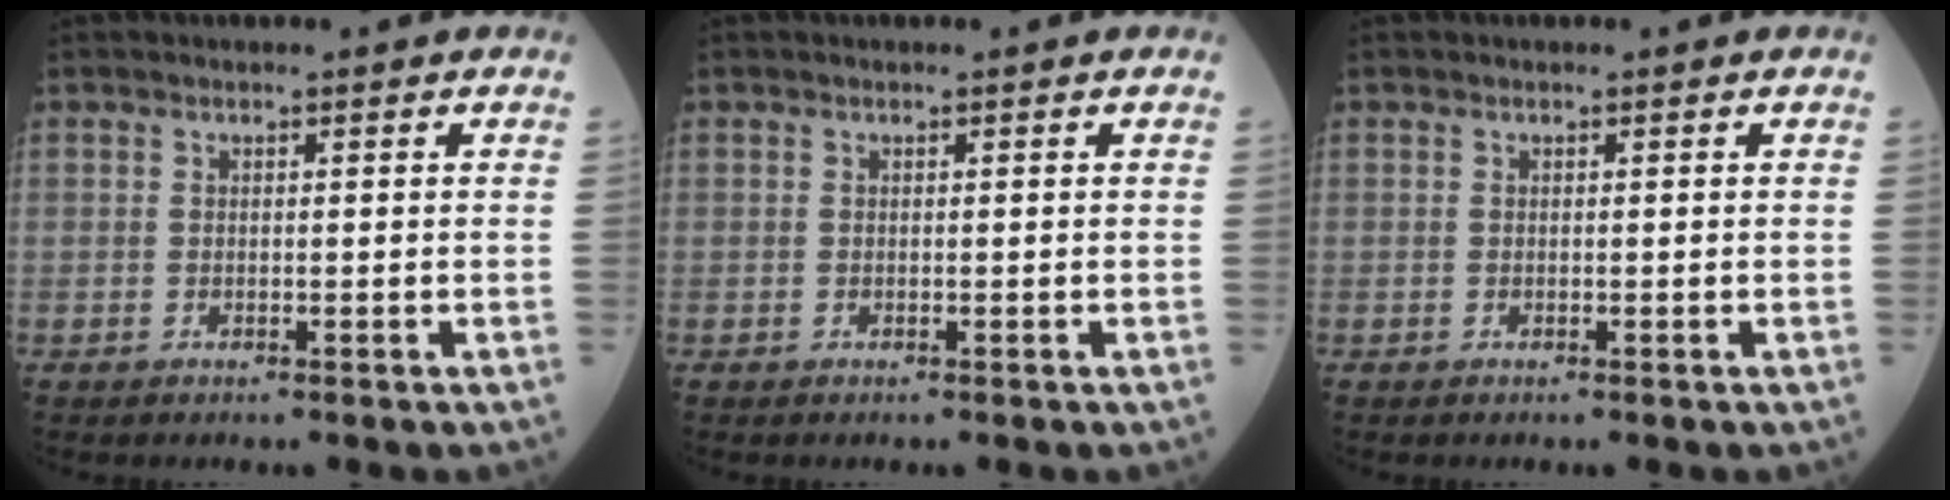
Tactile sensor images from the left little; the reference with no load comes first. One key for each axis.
{"total": 0.0}
{"total": 0.0}